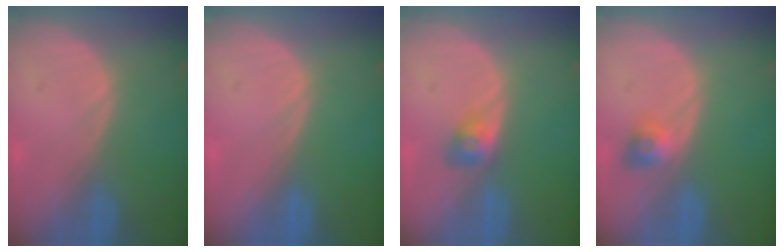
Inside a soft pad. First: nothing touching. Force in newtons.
{"total": 0.0}
{"total": 3.0, "press": 2.5, "slide": 1.5}
{"total": 3.0, "press": 2.7, "slide": 1.4}